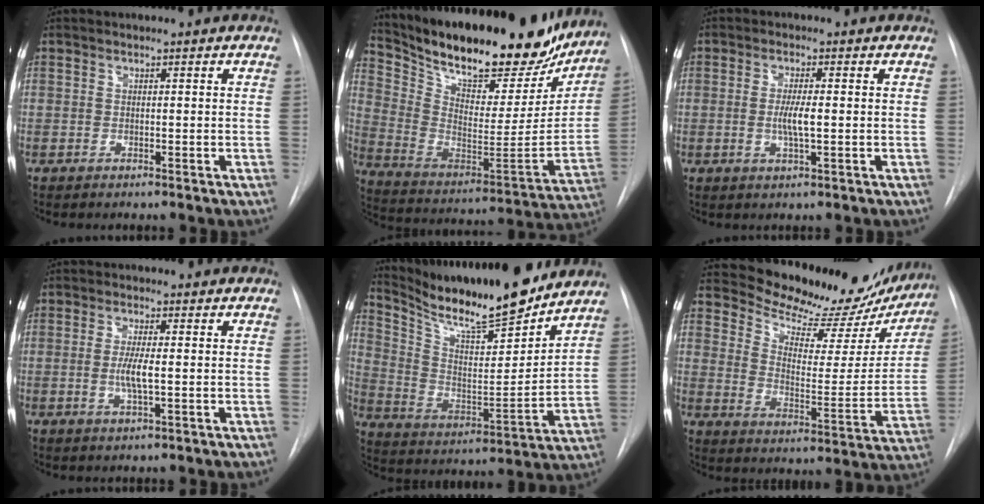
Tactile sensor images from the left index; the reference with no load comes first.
{"total": 30.4, "force": [25.3, 8.7, 14.6], "torque": [-0.255, -0.028, 0.368]}
{"total": 3.5, "force": [-0.3, 0.3, 3.5], "torque": [-0.069, -0.005, -0.006]}
{"total": 3.7, "force": [-0.3, 0.4, 3.7], "torque": [-0.075, -0.006, -0.006]}
{"total": 20.5, "force": [17.8, 2.1, 9.9], "torque": [-0.181, -0.018, 0.294]}
{"total": 20.8, "force": [19.2, 5.9, 5.2], "torque": [-0.066, -0.047, 0.246]}